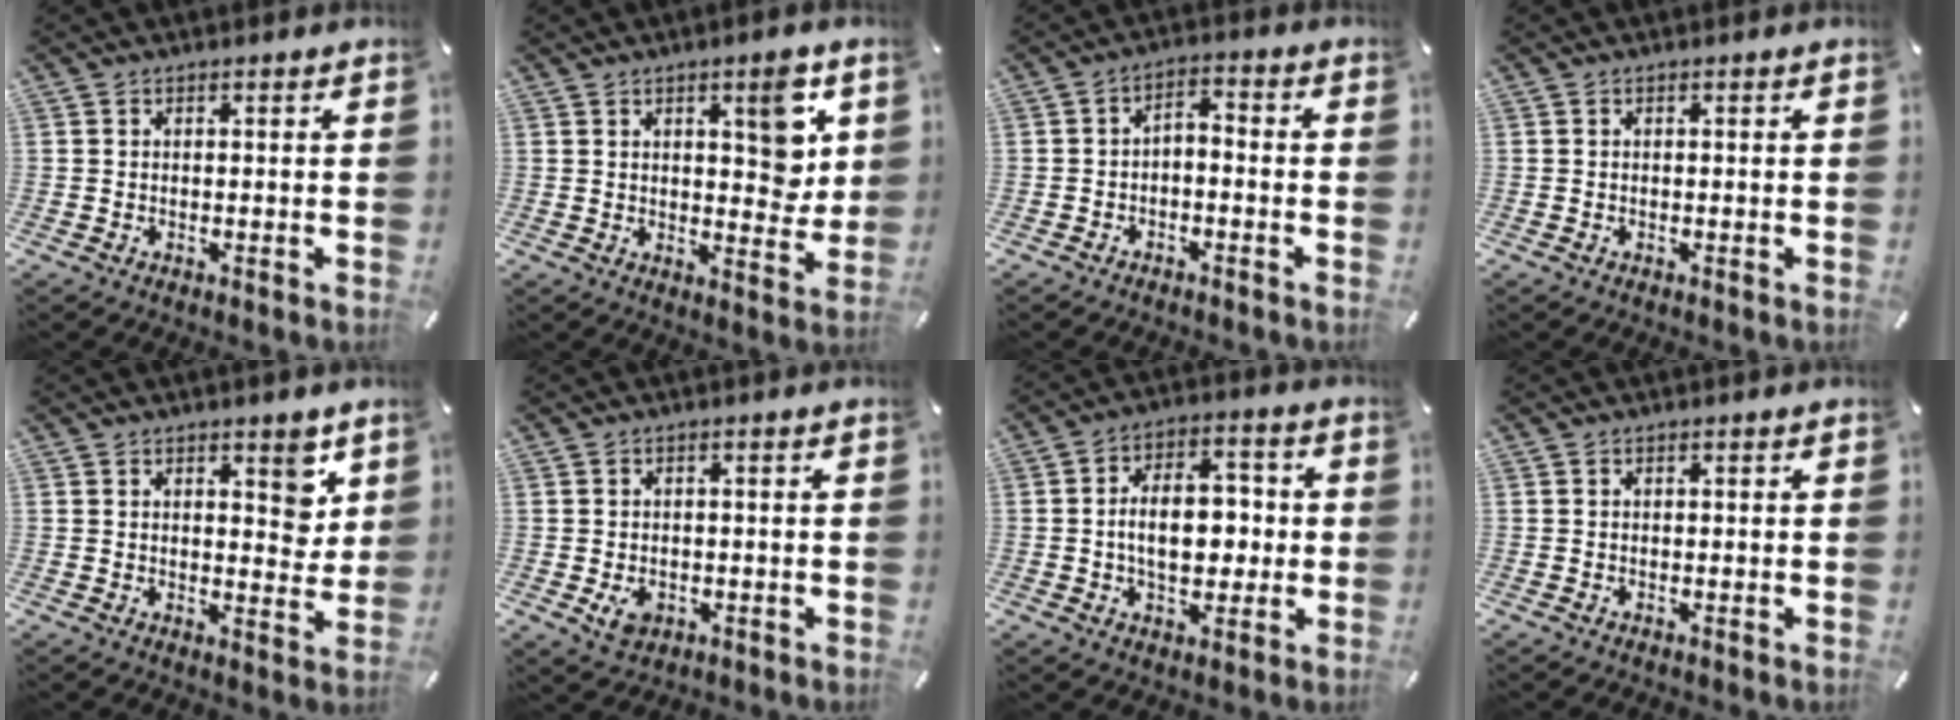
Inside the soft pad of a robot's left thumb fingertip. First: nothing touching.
{"total": 9.6, "force": [3.8, 4.5, 7.6], "torque": [-0.084, -0.018, 0.057]}
{"total": 3.4, "force": [-2.8, 1.2, 1.5], "torque": [-0.024, 0.016, -0.055]}
{"total": 0.0}
{"total": 6.2, "force": [3.5, 3.4, 3.7], "torque": [-0.027, -0.025, 0.053]}
{"total": 4.2, "force": [-1.2, 3.3, 2.3], "torque": [-0.041, 0.000, -0.023]}
{"total": 12.3, "force": [-0.4, 7.9, 9.4], "torque": [-0.142, 0.007, -0.011]}
{"total": 0.0}